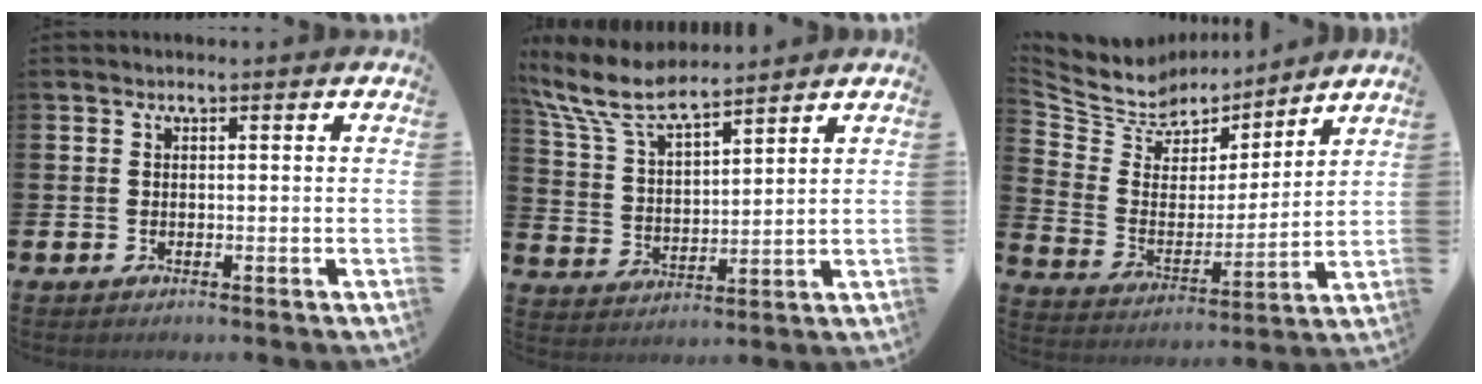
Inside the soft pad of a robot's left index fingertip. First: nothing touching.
{"total": 8.7, "force": [7.8, 1.9, 3.4], "torque": [-0.102, -0.032, 0.141]}
{"total": 7.3, "force": [6.7, 2.8, -0.4], "torque": [-0.050, -0.057, 0.120]}